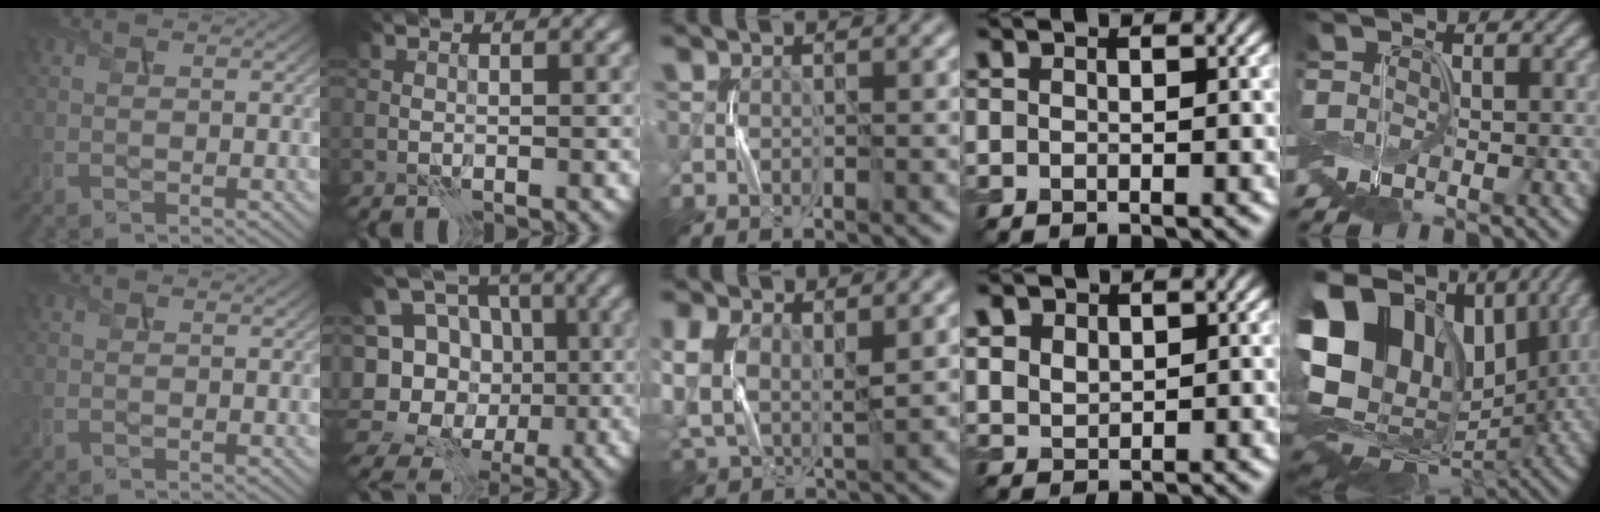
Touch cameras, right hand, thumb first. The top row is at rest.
{"index": {"total": 14.0, "force": [-5.8, 12.0, 4.1], "torque": [-0.116, 0.003, -0.091]}, "middle": {"total": 7.5, "force": [1.8, 5.1, 5.1], "torque": [-0.134, -0.005, 0.047]}, "ring": {"total": 2.0, "force": [1.1, 1.4, 0.8], "torque": [-0.019, 0.000, 0.026]}, "little": {"total": 17.5, "force": [2.5, 12.8, 11.6], "torque": [-0.219, 0.008, 0.063]}}